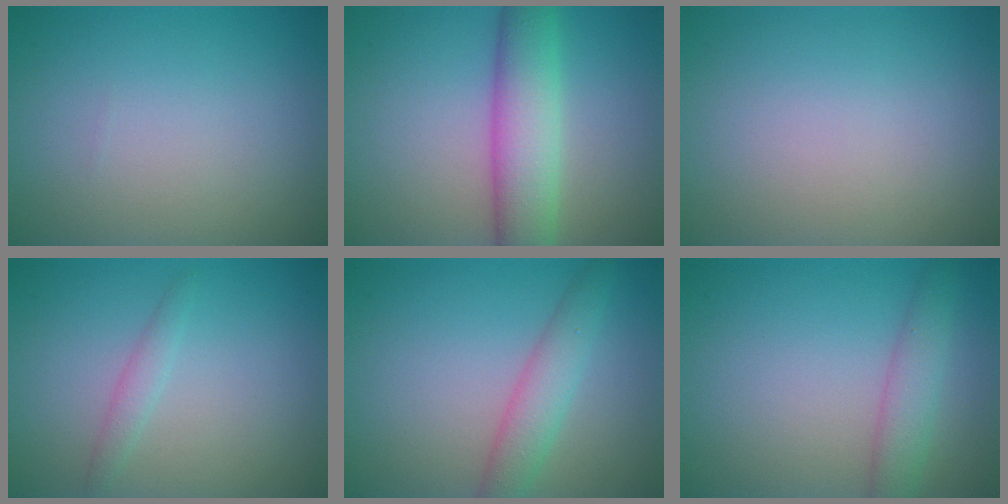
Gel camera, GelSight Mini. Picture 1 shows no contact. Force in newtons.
{"total": 6.2, "press": 6.2, "slide": 0.3}
{"total": 0.0}
{"total": 1.2, "press": 1.2, "slide": 0.1}
{"total": 3.2, "press": 3.2, "slide": 0.2}
{"total": 2.9, "press": 2.9, "slide": 0.1}